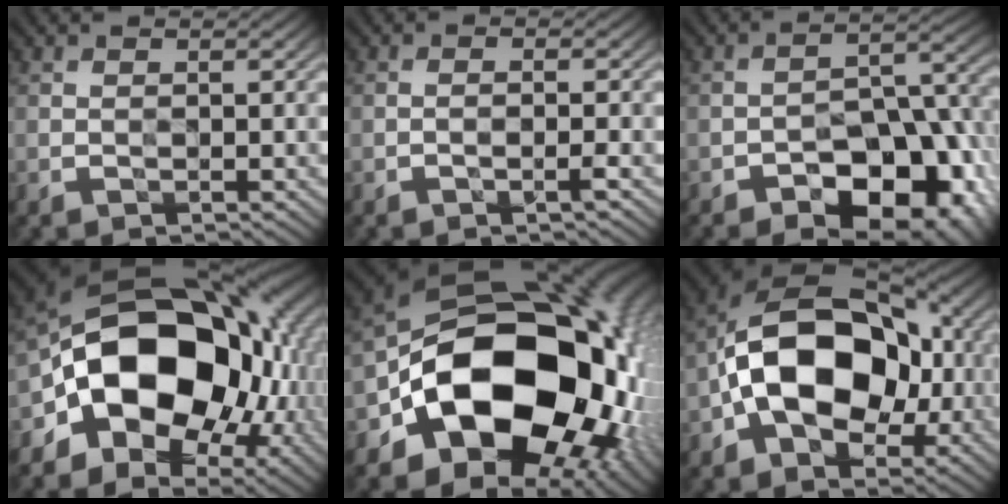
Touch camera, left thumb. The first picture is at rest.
{"total": 1.4, "force": [-0.7, 0.1, 1.2], "torque": [-0.022, 0.008, -0.016]}
{"total": 16.3, "force": [-8.9, 8.5, 10.6], "torque": [-0.126, -0.003, -0.132]}
{"total": 19.2, "force": [-3.0, 13.8, 12.9], "torque": [-0.202, -0.016, -0.043]}
{"total": 20.2, "force": [-5.6, 14.3, 13.2], "torque": [-0.213, -0.024, -0.083]}
{"total": 15.6, "force": [-1.8, 10.5, 11.5], "torque": [-0.179, 0.012, -0.044]}